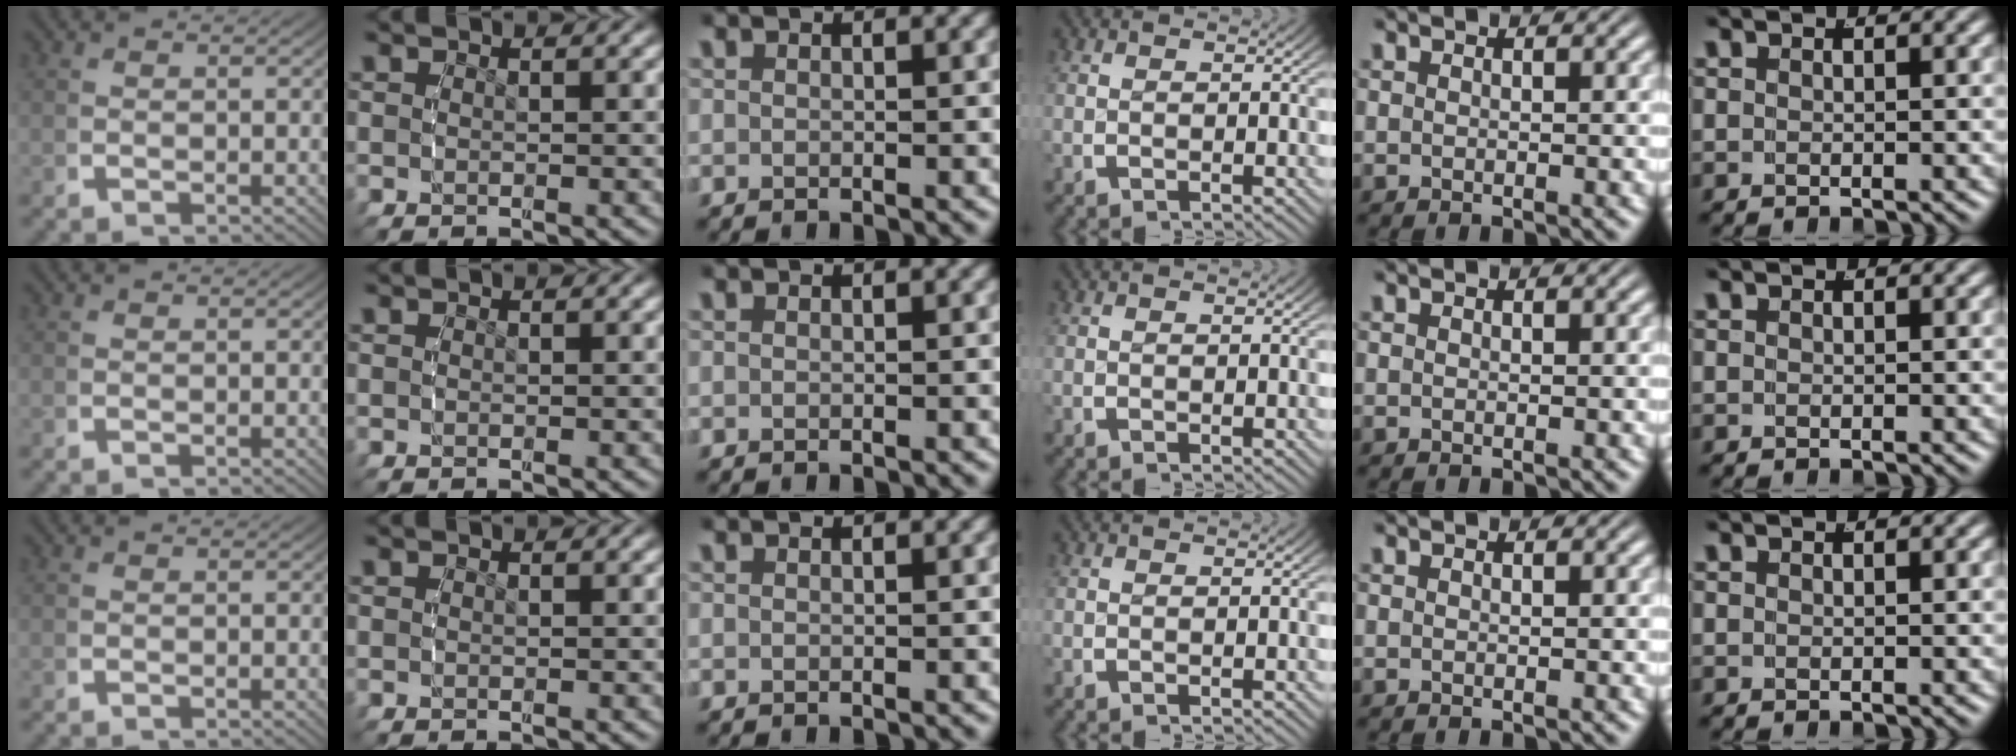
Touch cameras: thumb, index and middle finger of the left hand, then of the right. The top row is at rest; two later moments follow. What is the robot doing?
{"motion": "grasp_and_lifting", "object": "bottle cap"}